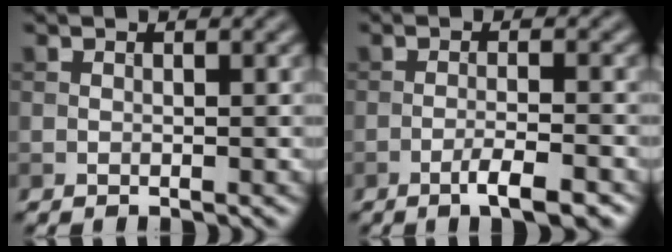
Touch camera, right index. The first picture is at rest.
{"total": 4.1, "force": [-2.4, 0.8, 3.3], "torque": [-0.051, 0.004, -0.043]}